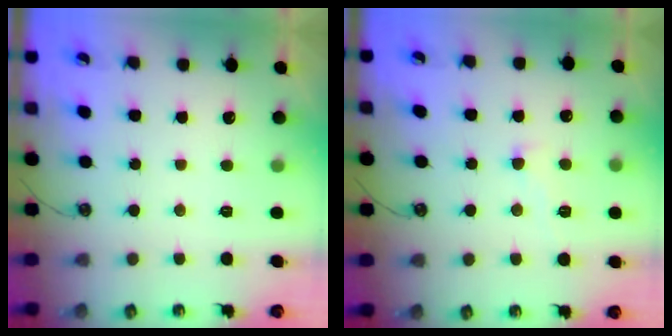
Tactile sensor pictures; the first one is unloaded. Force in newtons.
{"total": 2.1, "press": 2.1, "slide": 0.5}